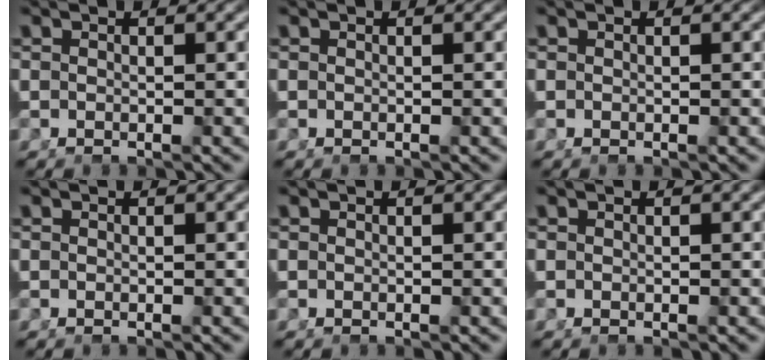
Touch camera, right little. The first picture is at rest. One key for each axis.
{"total": 0.0}
{"total": 0.0}
{"total": 0.0}
{"total": 0.0}
{"total": 0.0}